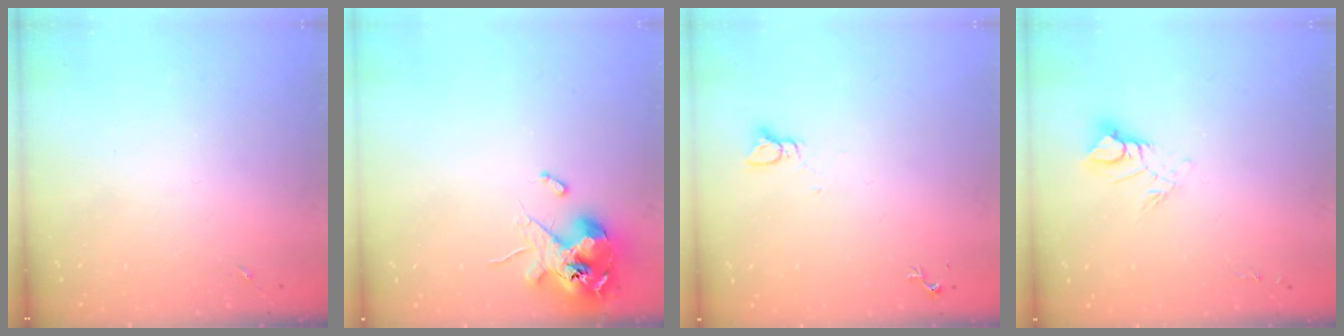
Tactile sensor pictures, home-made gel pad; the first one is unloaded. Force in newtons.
{"total": 12.4, "press": 12.2, "slide": 2.2}
{"total": 2.2, "press": 2.2, "slide": 0.1}
{"total": 8.6, "press": 8.6, "slide": 0.9}